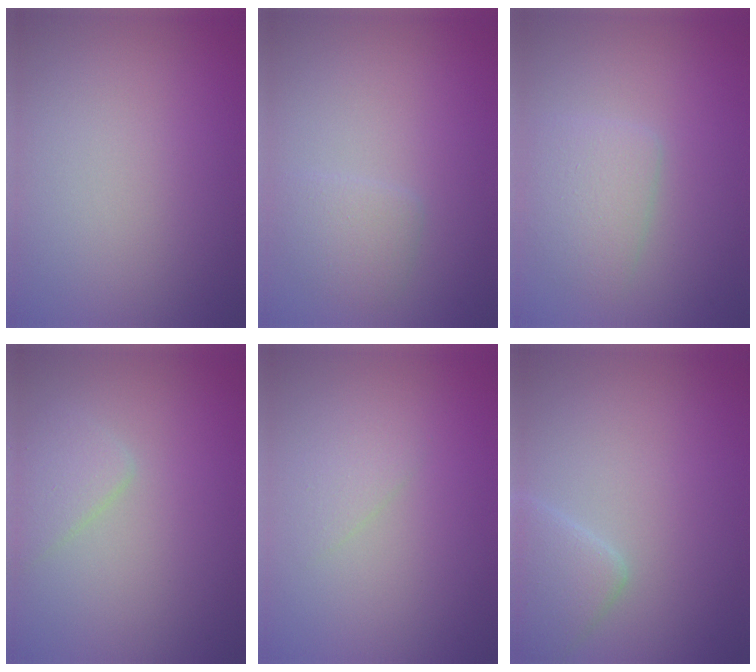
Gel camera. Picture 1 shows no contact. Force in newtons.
{"total": 1.7, "press": 1.7, "slide": 0.0}
{"total": 2.5, "press": 2.5, "slide": 0.0}
{"total": 1.8, "press": 1.8, "slide": 0.1}
{"total": 1.0, "press": 1.0, "slide": 0.0}
{"total": 2.9, "press": 2.9, "slide": 0.1}